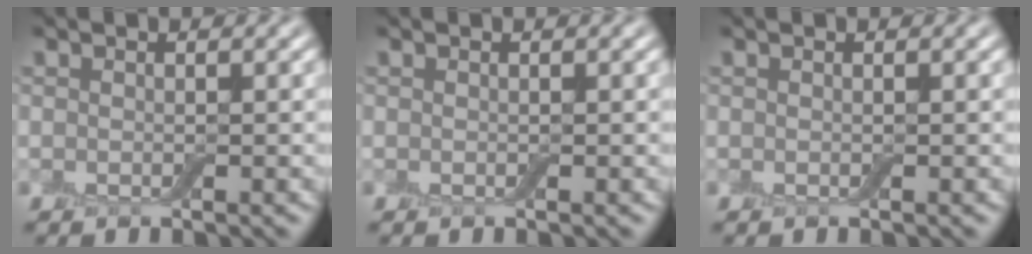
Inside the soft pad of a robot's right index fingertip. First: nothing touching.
{"total": 0.0}
{"total": 0.0}